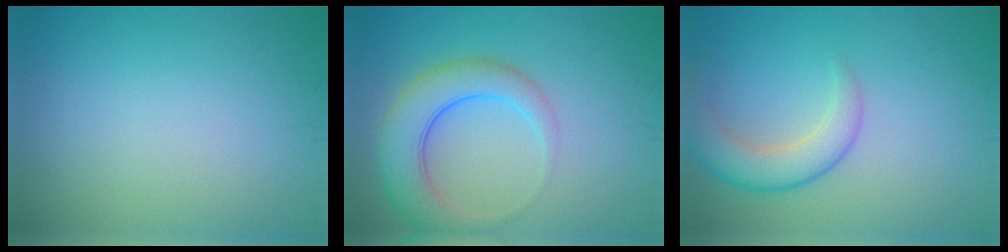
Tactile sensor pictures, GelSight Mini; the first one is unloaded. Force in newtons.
{"total": 5.7, "press": 5.7, "slide": 0.3}
{"total": 4.3, "press": 4.3, "slide": 0.3}